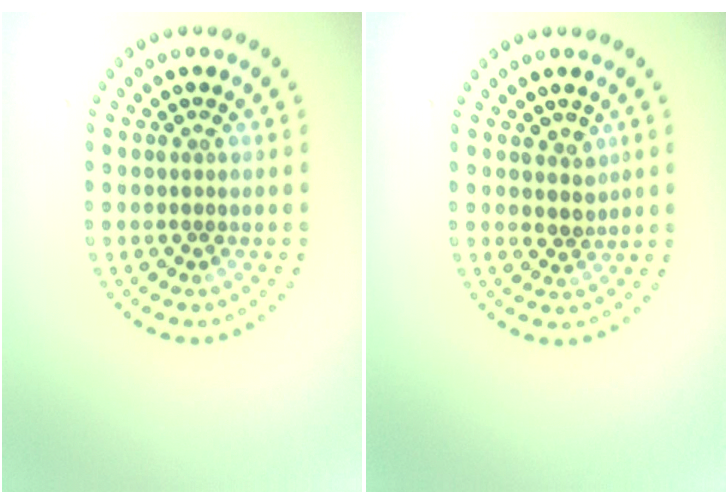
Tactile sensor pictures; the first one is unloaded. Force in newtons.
{"total": 1.7, "press": 1.4, "slide": 1.1}